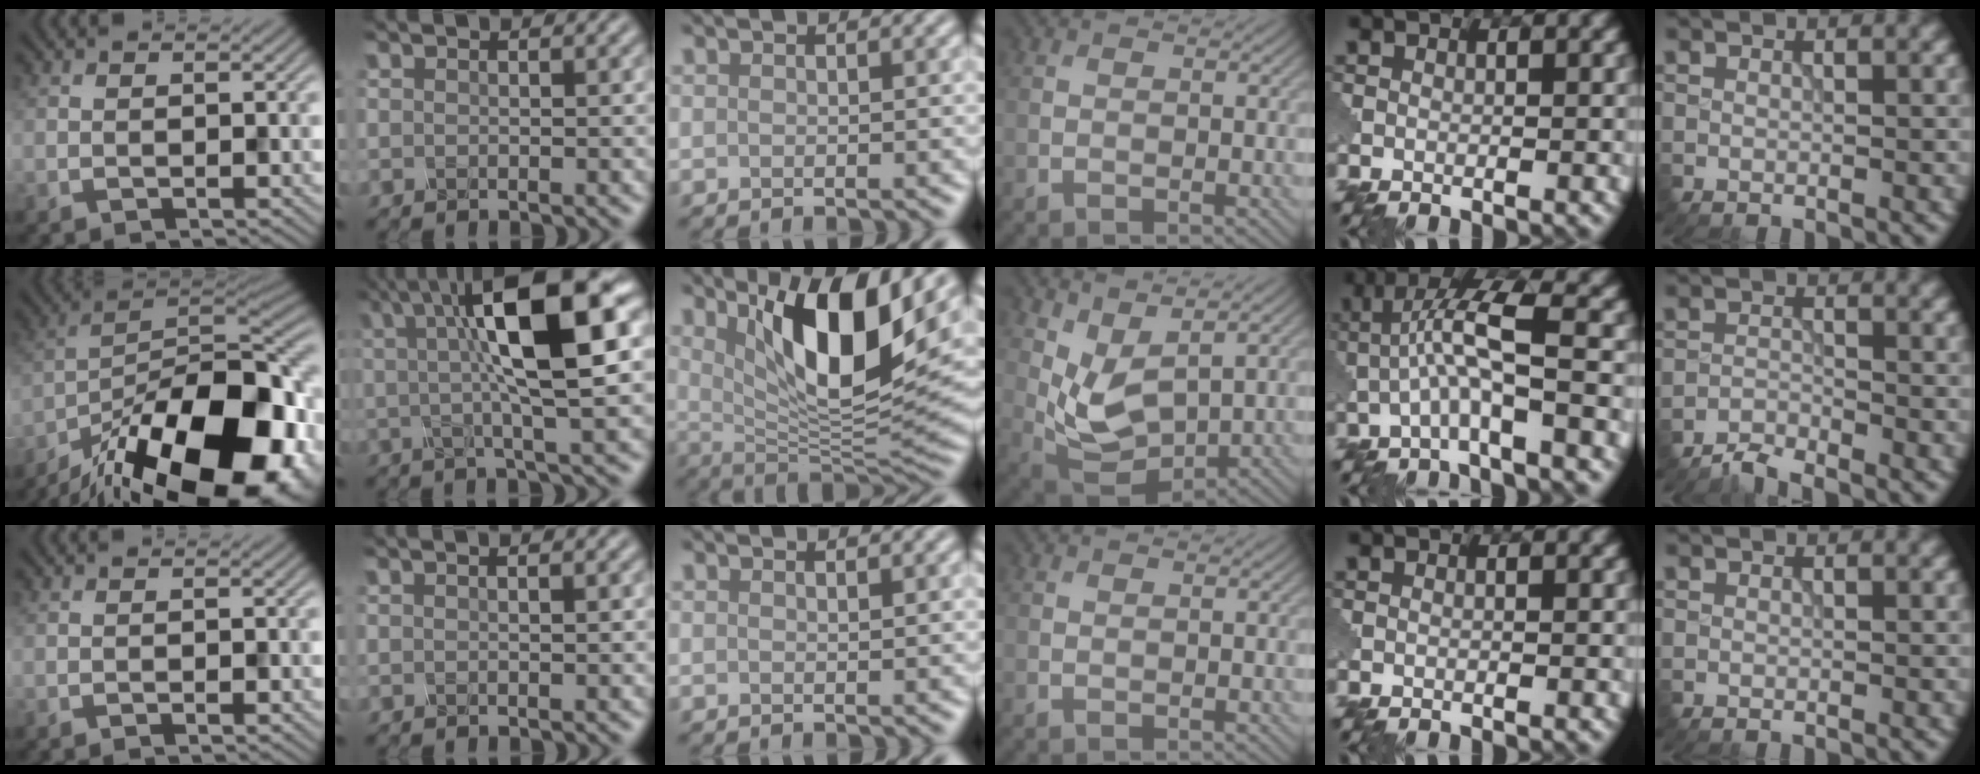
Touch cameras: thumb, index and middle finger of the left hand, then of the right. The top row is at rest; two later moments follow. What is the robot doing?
{"motion": "disassemble", "object": "glue stick"}